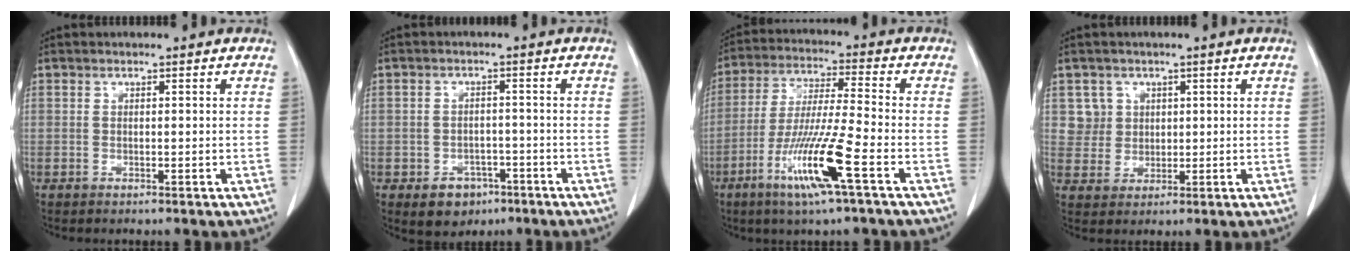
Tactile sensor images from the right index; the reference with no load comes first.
{"total": 5.0, "force": [-2.6, 3.8, 1.8], "torque": [-0.021, 0.006, -0.028]}
{"total": 12.6, "force": [-5.6, -0.5, 11.3], "torque": [-0.225, -0.022, -0.110]}
{"total": 4.2, "force": [1.7, 3.8, -0.3], "torque": [0.019, 0.007, 0.033]}